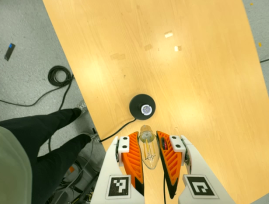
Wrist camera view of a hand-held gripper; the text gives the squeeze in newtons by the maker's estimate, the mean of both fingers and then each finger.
{"total": 20.2, "left": 21.2, "right": 19.2}